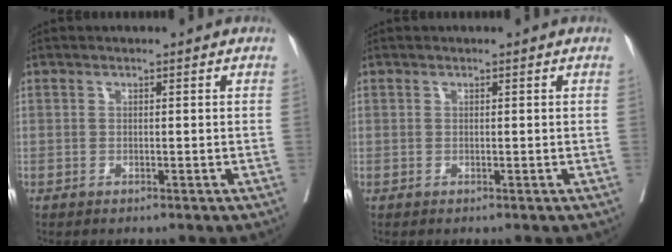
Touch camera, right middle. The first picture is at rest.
{"total": 0.0}